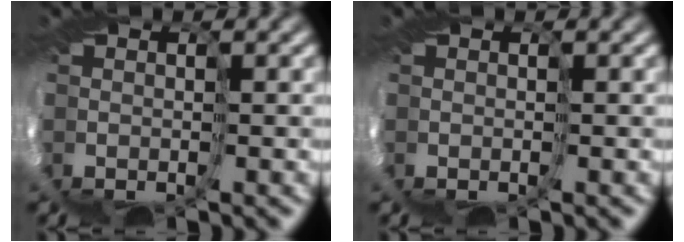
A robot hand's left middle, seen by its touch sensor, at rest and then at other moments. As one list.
[{"total": 0.0}]